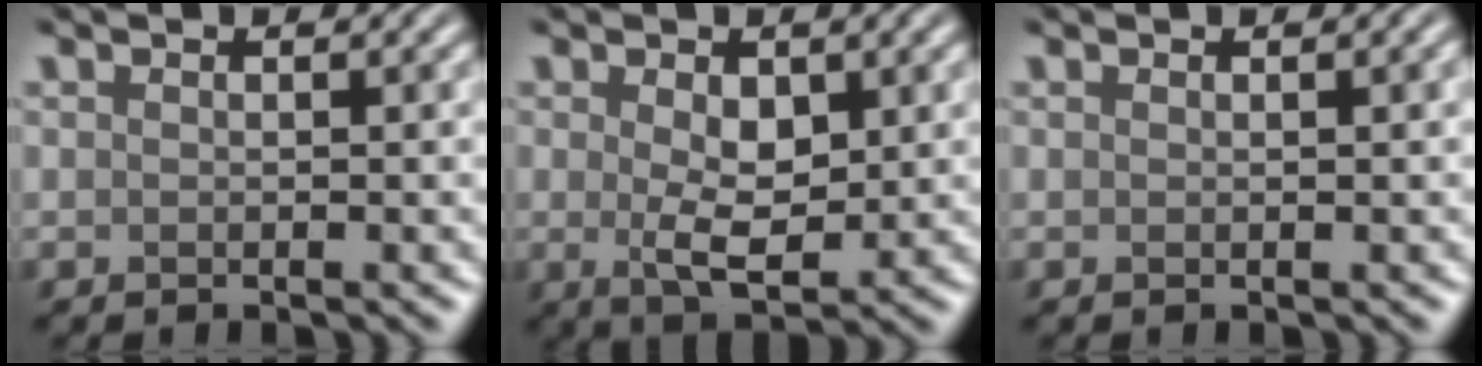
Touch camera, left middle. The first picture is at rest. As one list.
[{"total": 3.4, "force": [0.5, 1.7, 2.8], "torque": [-0.054, -0.002, 0.014]}, {"total": 1.1, "force": [0.2, 0.4, 1.0], "torque": [-0.009, 0.002, -0.001]}]